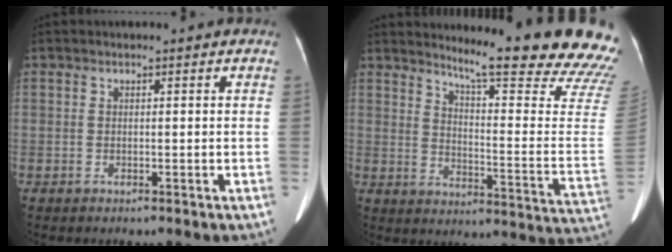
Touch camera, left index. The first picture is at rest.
{"total": 23.3, "force": [20.9, 0.5, 10.4], "torque": [-0.140, -0.126, 0.247]}